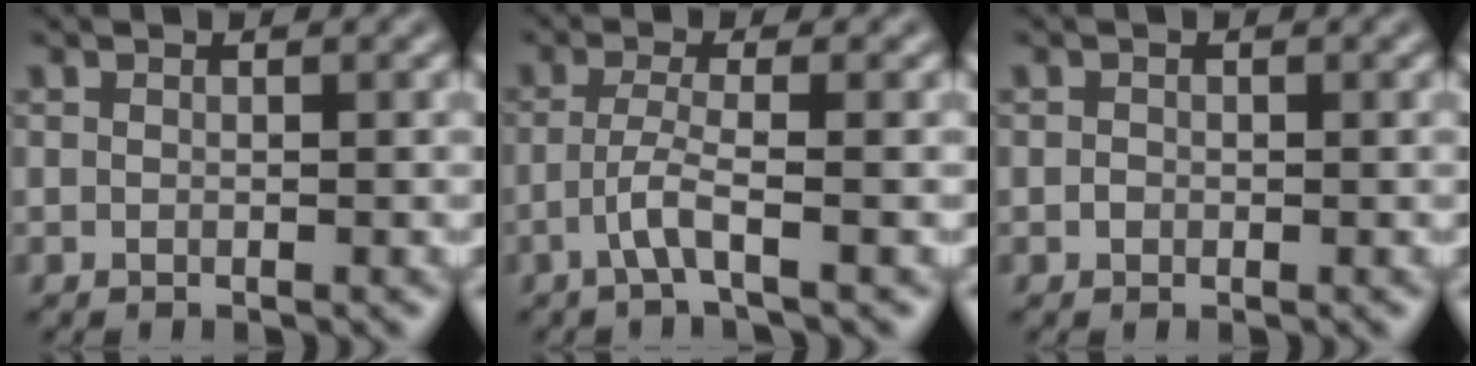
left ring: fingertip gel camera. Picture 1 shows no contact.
{"total": 2.4, "force": [-1.1, 0.2, 2.2], "torque": [-0.050, 0.004, -0.030]}
{"total": 0.5, "force": [-0.1, 0.5, 0.1], "torque": [-0.002, -0.003, -0.003]}